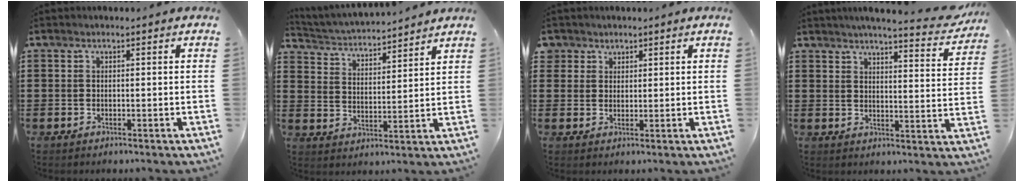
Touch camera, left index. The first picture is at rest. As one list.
[{"total": 3.5, "force": [3.5, 0.0, 0.4], "torque": [-0.030, -0.030, 0.053]}, {"total": 2.4, "force": [1.6, 1.7, -0.2], "torque": [-0.006, 0.008, 0.031]}, {"total": 4.7, "force": [4.3, -0.2, 1.8], "torque": [-0.046, -0.030, 0.071]}]